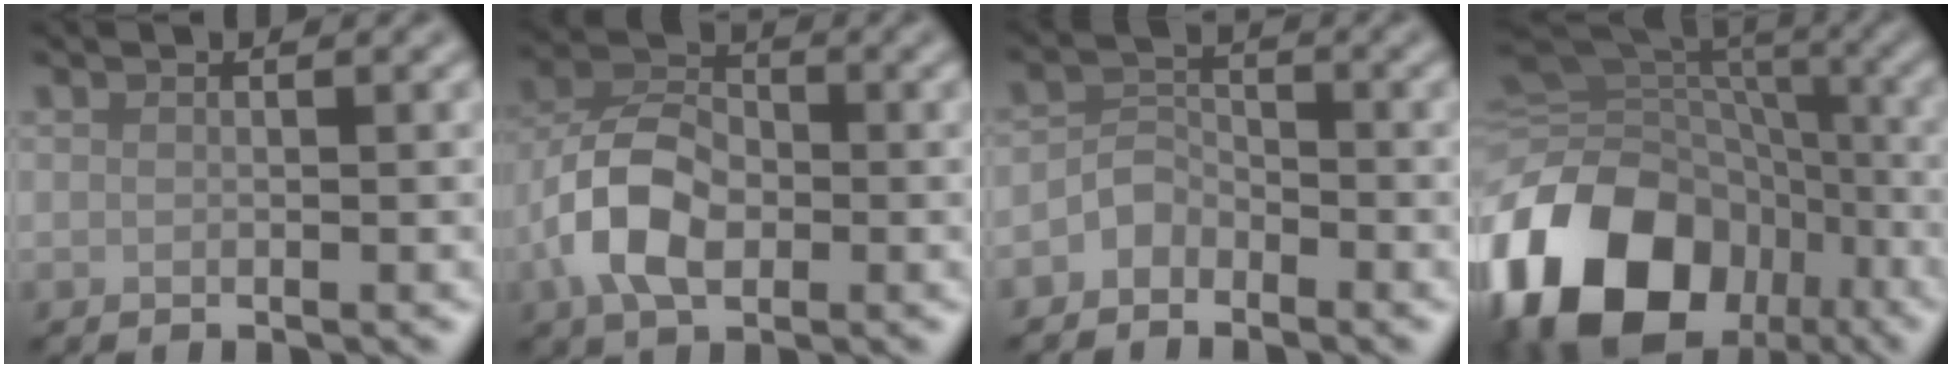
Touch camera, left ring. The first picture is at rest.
{"total": 7.0, "force": [-2.0, 4.5, 5.0], "torque": [-0.104, 0.009, -0.045]}
{"total": 2.2, "force": [-1.6, 1.4, 0.5], "torque": [-0.005, 0.011, -0.035]}
{"total": 18.8, "force": [-8.0, 13.8, 9.9], "torque": [-0.222, -0.013, -0.135]}